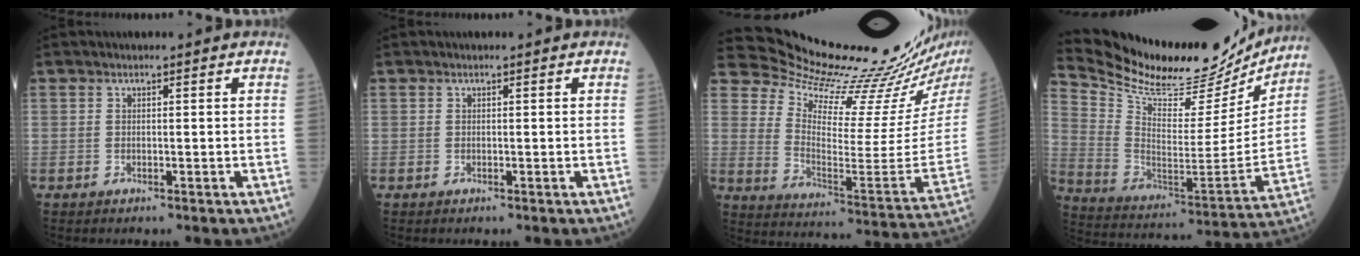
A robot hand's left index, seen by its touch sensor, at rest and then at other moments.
{"total": 0.0}
{"total": 21.9, "force": [20.5, -0.6, 7.7], "torque": [-0.150, -0.127, 0.294]}
{"total": 24.9, "force": [22.7, 5.4, 8.8], "torque": [-0.163, -0.044, 0.342]}